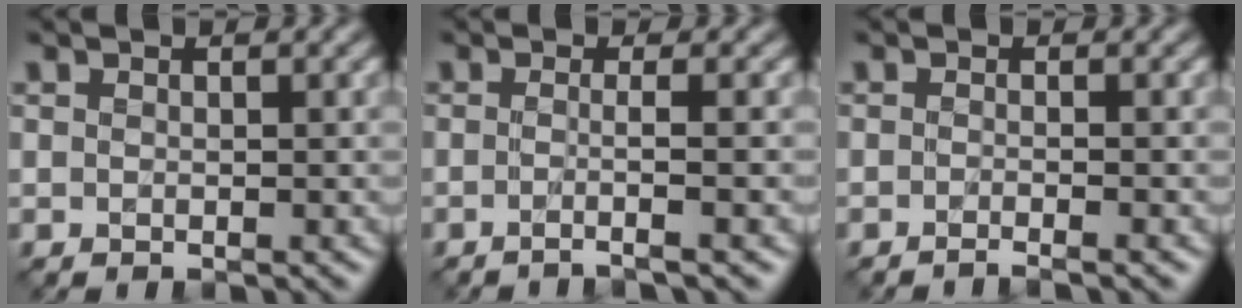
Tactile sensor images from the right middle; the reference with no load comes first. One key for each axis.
{"total": 2.8, "fx": -0.8, "fy": 0.7, "fz": 2.6, "tx": -0.021, "ty": -0.011, "tz": -0.028}
{"total": 2.0, "fx": -1.2, "fy": 0.5, "fz": 1.5, "tx": -0.006, "ty": -0.006, "tz": -0.030}